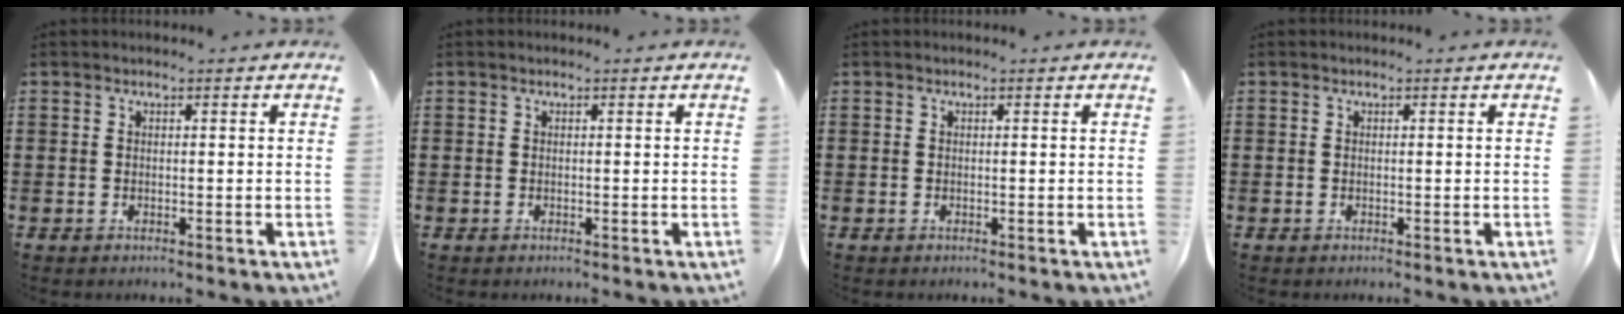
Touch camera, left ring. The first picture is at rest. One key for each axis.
{"total": 0.0}
{"total": 0.0}
{"total": 0.0}